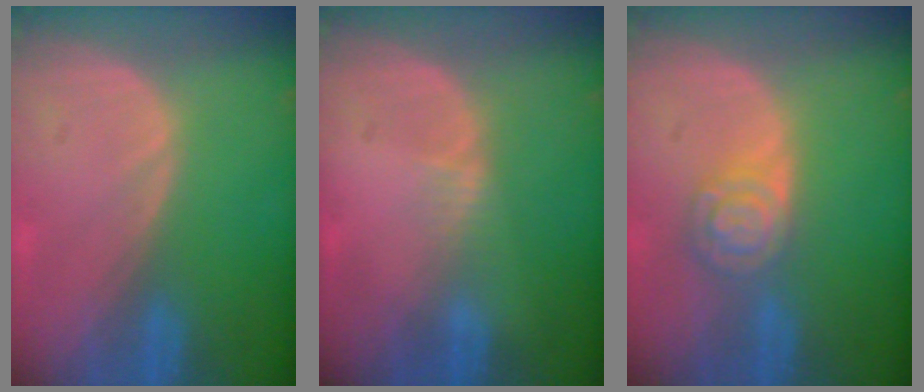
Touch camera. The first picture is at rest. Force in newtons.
{"total": 1.3, "press": 1.1, "slide": 0.8}
{"total": 5.5, "press": 4.9, "slide": 2.6}